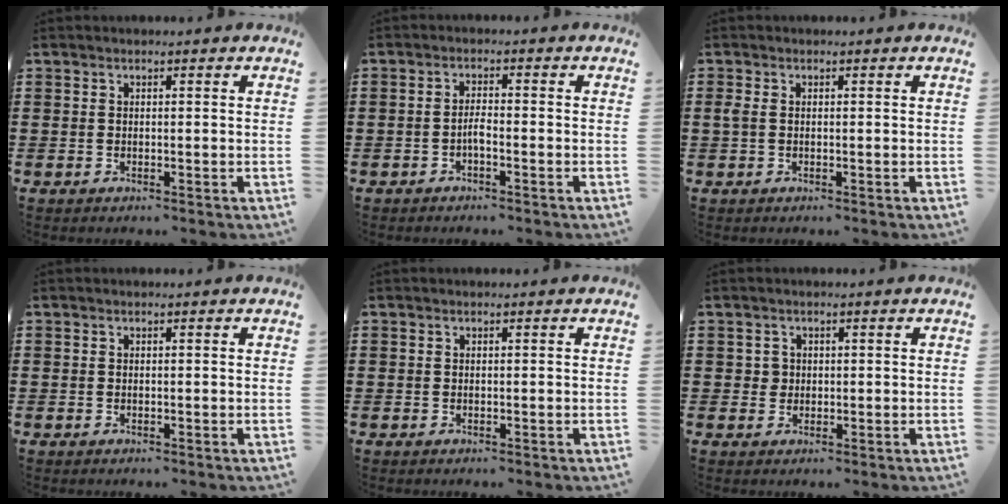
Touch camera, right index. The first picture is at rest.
{"total": 1.9, "force": [-1.0, 0.3, 1.6], "torque": [-0.031, 0.002, -0.019]}
{"total": 1.1, "force": [-0.1, 0.6, 1.0], "torque": [-0.027, -0.001, -0.005]}
{"total": 0.0}
{"total": 0.0}
{"total": 1.6, "force": [0.3, 1.5, 0.4], "torque": [-0.013, 0.008, 0.005]}